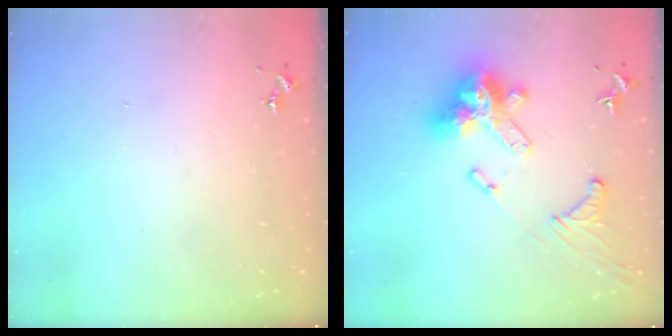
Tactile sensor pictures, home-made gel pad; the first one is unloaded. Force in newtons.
{"total": 19.2, "press": 19.1, "slide": 2.1}